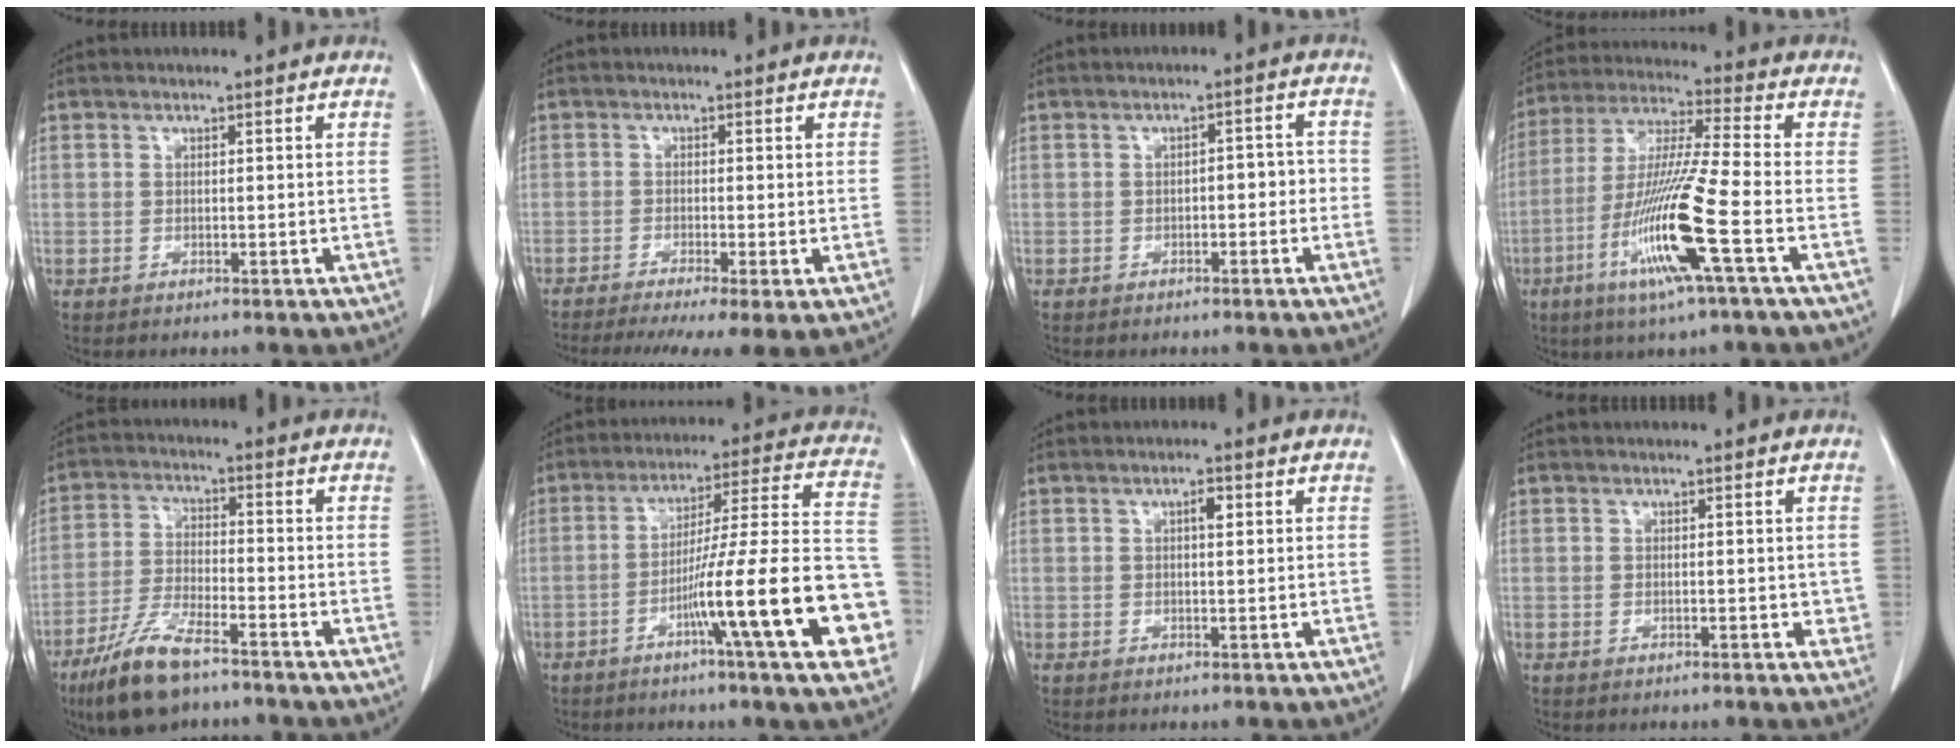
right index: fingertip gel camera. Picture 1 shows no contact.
{"total": 9.2, "force": [-6.4, 1.1, 6.6], "torque": [-0.101, -0.014, -0.102]}
{"total": 3.0, "force": [-0.9, 1.4, 2.4], "torque": [-0.031, 0.019, -0.011]}
{"total": 15.0, "force": [-5.6, -0.9, 13.9], "torque": [-0.285, -0.021, -0.111]}
{"total": 10.5, "force": [-7.4, 2.5, 6.9], "torque": [-0.146, -0.022, -0.139]}
{"total": 20.1, "force": [-7.3, 0.5, 18.7], "torque": [-0.222, 0.011, -0.111]}
{"total": 1.6, "force": [0.5, 0.4, 1.4], "torque": [-0.024, 0.002, 0.007]}
{"total": 1.9, "force": [-0.3, 1.0, 1.6], "torque": [-0.012, 0.002, -0.004]}